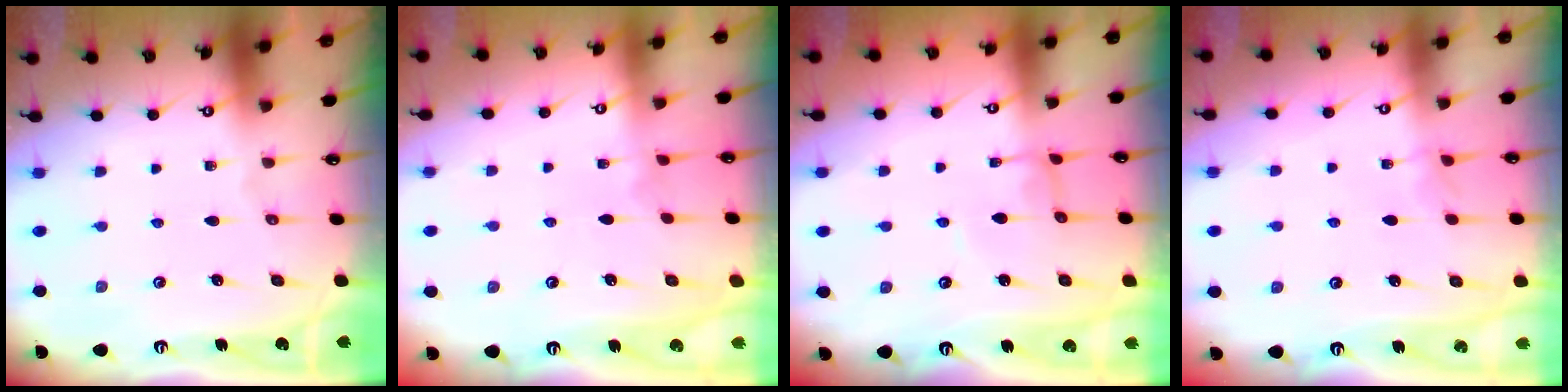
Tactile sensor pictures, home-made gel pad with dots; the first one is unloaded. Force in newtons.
{"total": 5.2, "press": 5.2, "slide": 0.2}
{"total": 2.0, "press": 2.0, "slide": 0.1}
{"total": 4.9, "press": 4.9, "slide": 0.2}